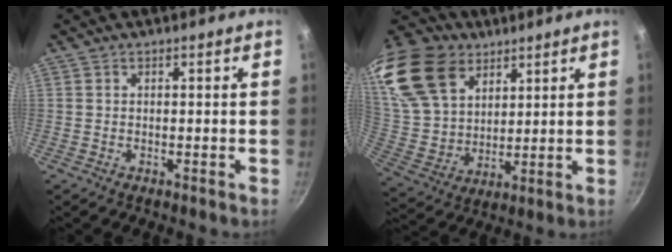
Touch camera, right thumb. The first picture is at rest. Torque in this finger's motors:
{"motor_torque": [-1.66, 2.21, 0.62, -0.05, 0.15]}